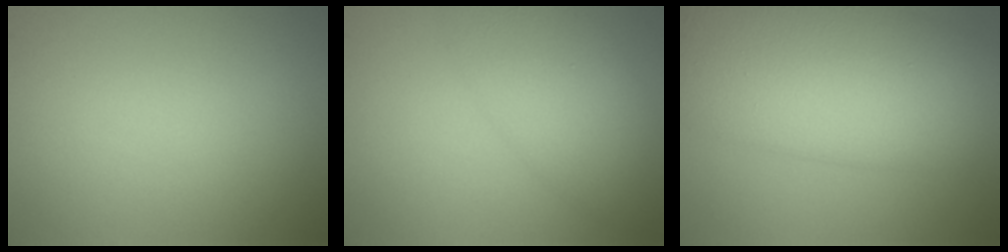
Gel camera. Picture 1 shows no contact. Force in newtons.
{"total": 5.2, "press": 5.2, "slide": 0.3}
{"total": 11.1, "press": 11.1, "slide": 0.2}